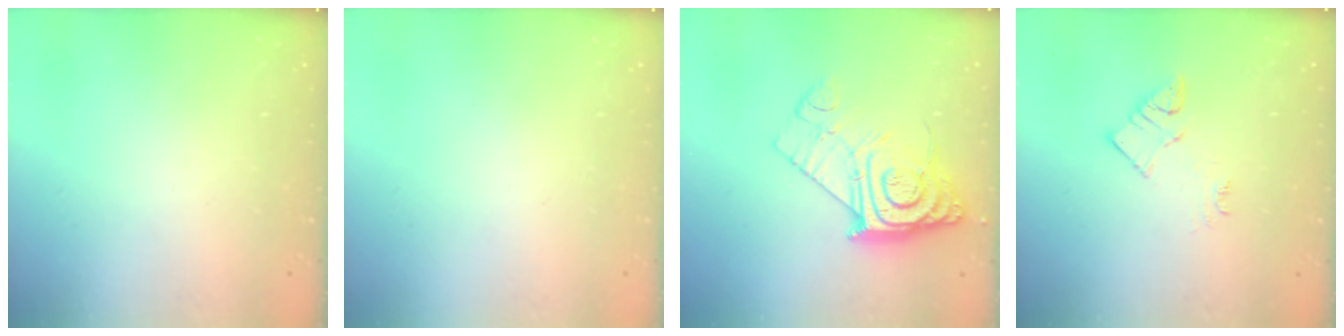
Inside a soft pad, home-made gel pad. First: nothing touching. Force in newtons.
{"total": 1.8, "press": 1.8, "slide": 0.2}
{"total": 14.9, "press": 14.8, "slide": 1.0}
{"total": 6.9, "press": 6.8, "slide": 0.3}